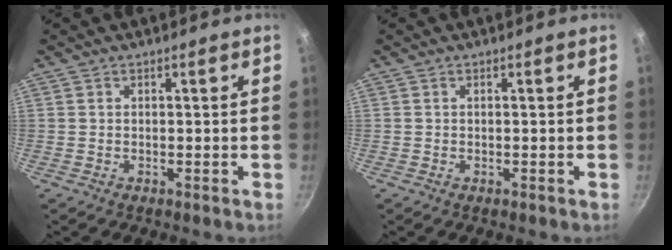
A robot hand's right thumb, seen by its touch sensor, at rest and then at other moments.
{"total": 0.0}